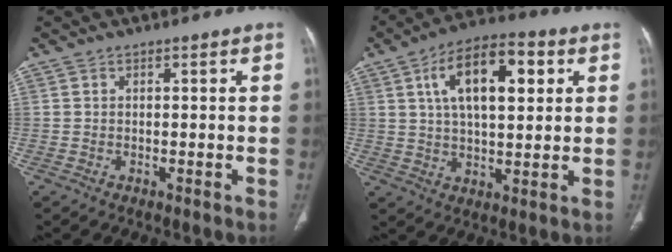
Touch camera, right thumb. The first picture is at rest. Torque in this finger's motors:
{"motor_torque": [-0.71, 3.08, 1.69, 0.07, 0.43]}